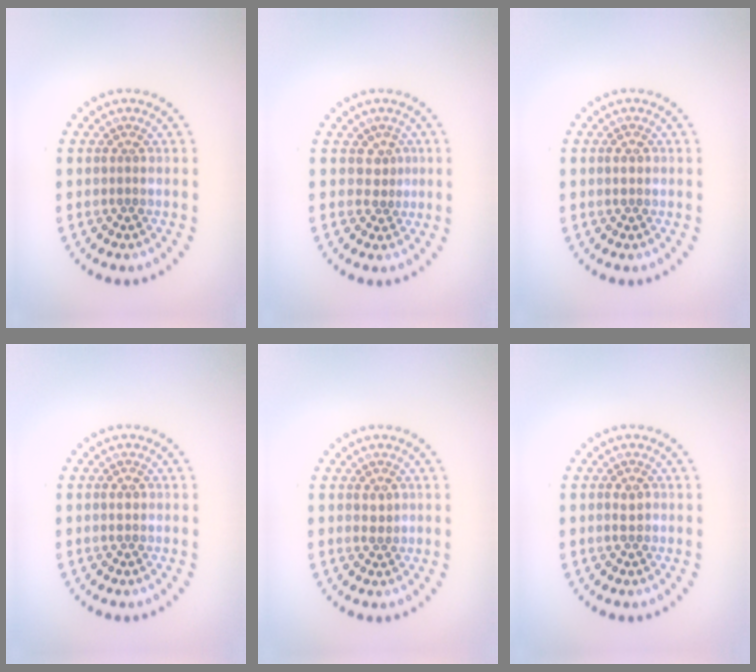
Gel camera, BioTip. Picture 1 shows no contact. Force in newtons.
{"total": 1.4, "press": 1.0, "slide": 1.0}
{"total": 1.0, "press": 1.0, "slide": 0.1}
{"total": 1.0, "press": 1.0, "slide": 0.1}
{"total": 1.0, "press": 1.0, "slide": 0.3}
{"total": 1.1, "press": 1.1, "slide": 0.2}